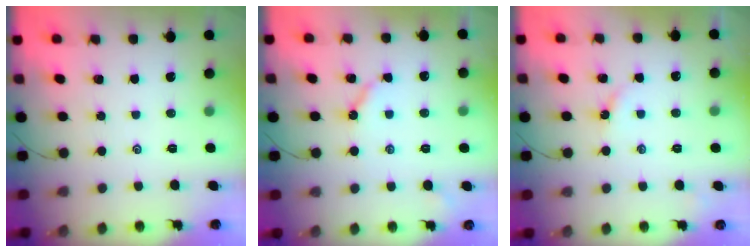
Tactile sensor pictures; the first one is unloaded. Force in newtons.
{"total": 4.4, "press": 4.4, "slide": 0.6}
{"total": 2.1, "press": 2.1, "slide": 0.3}